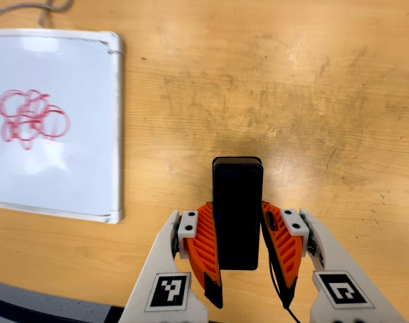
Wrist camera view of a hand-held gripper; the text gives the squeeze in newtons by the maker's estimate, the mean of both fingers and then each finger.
{"total": 3.8, "left": 2.4, "right": 5.1}